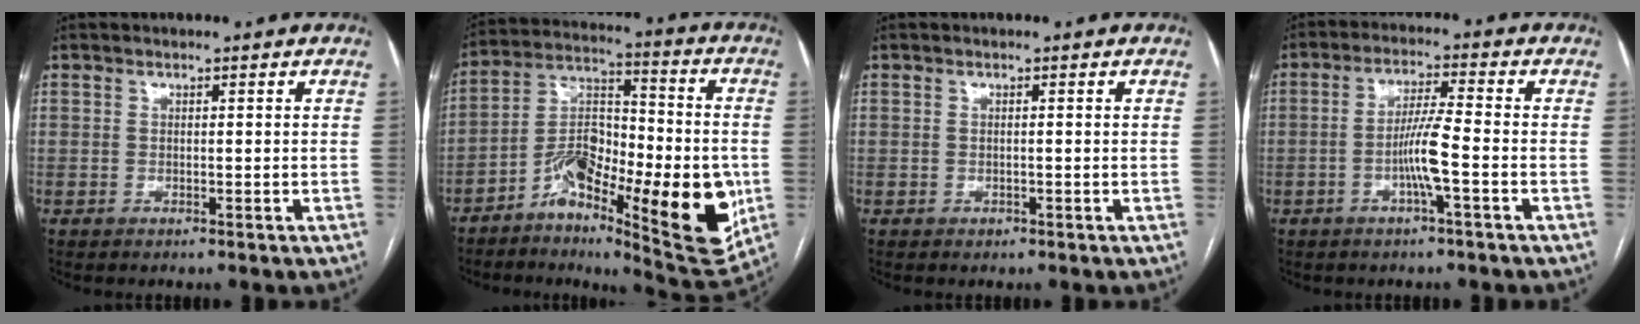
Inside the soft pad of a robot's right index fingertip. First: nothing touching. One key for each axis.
{"total": 20.8, "fx": -6.9, "fy": 6.5, "fz": 18.5, "tx": -0.280, "ty": 0.009, "tz": -0.101}
{"total": 0.0}
{"total": 6.1, "fx": -1.9, "fy": -0.3, "fz": 5.8, "tx": -0.119, "ty": 0.004, "tz": -0.037}